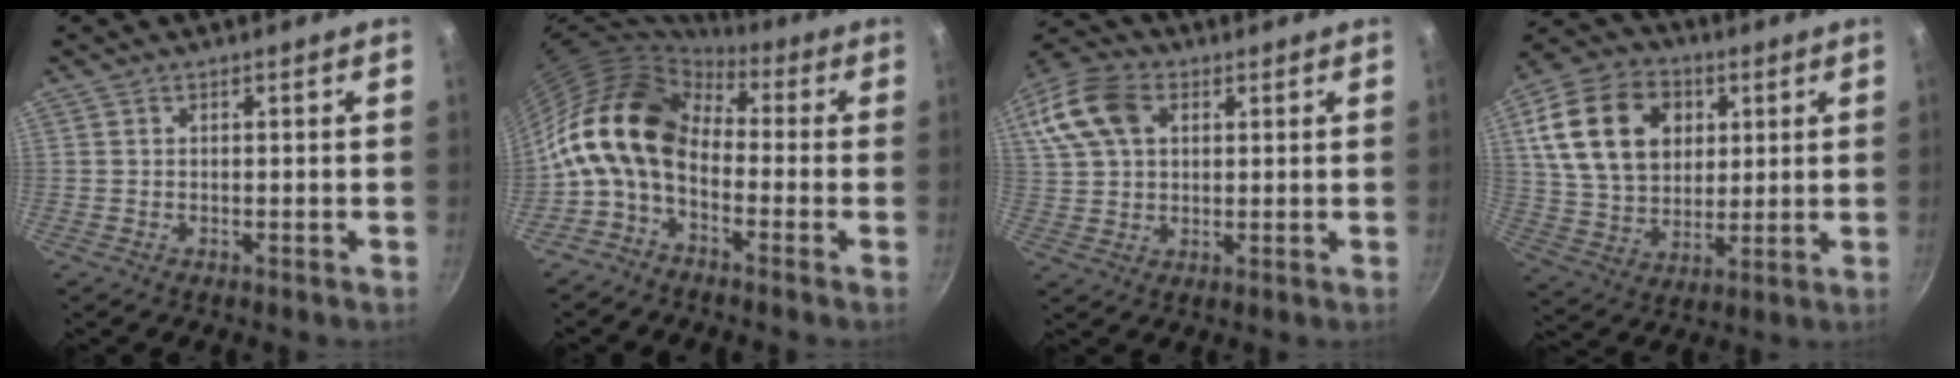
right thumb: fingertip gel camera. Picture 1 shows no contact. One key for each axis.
{"total": 15.3, "fx": -1.5, "fy": 10.1, "fz": 11.4, "tx": -0.208, "ty": 0.041, "tz": -0.052}
{"total": 15.0, "fx": 5.1, "fy": 10.3, "fz": 9.5, "tx": -0.208, "ty": 0.022, "tz": 0.088}
{"total": 19.7, "fx": 5.6, "fy": 14.5, "fz": 12.2, "tx": -0.199, "ty": -0.002, "tz": 0.100}